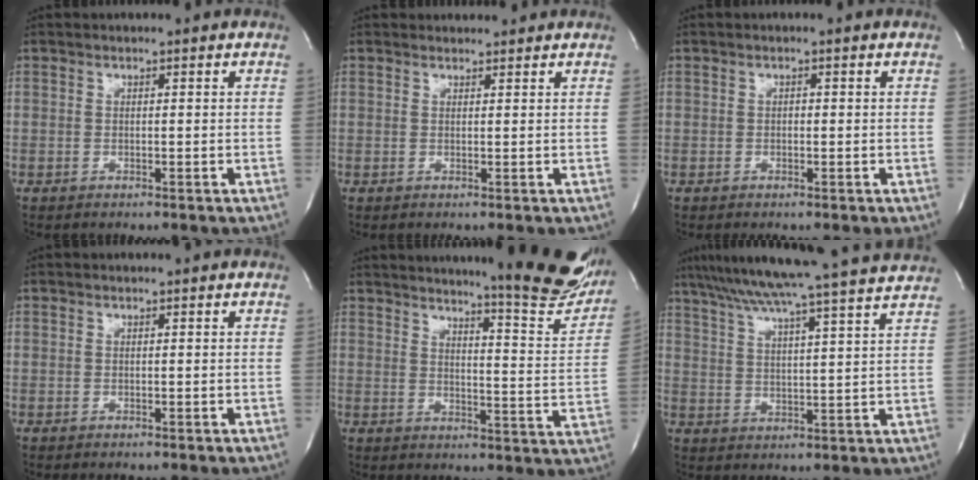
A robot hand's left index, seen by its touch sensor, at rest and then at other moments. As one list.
[{"total": 2.4, "force": [2.4, 0.5, -0.1], "torque": [-0.007, 0.012, 0.033]}, {"total": 0.0}, {"total": 0.0}, {"total": 20.3, "force": [17.8, 1.3, 9.8], "torque": [-0.126, -0.080, 0.209]}, {"total": 21.3, "force": [18.7, -1.4, 10.0], "torque": [-0.179, -0.005, 0.258]}]